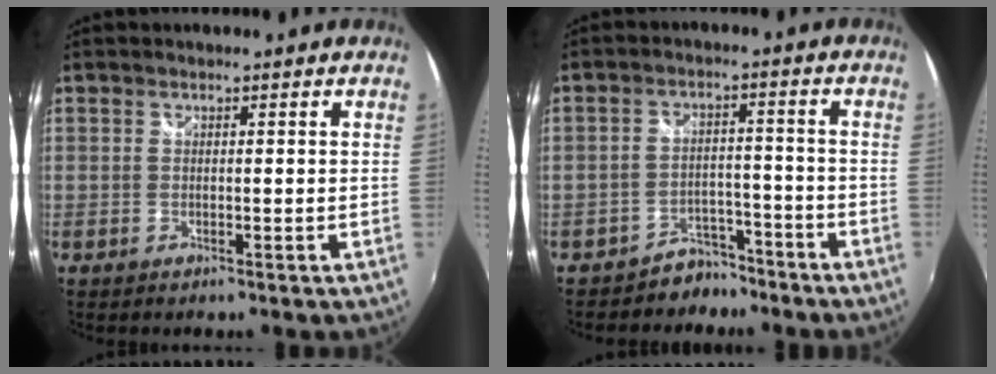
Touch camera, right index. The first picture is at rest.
{"total": 5.6, "force": [-4.6, 3.3, 0.0], "torque": [-0.005, 0.025, -0.067]}